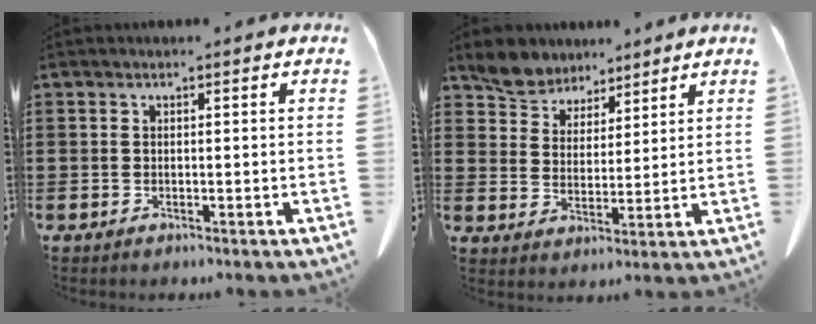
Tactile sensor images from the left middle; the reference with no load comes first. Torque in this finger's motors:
{"motor_torque": [1.61, 0.53, 0.05, 0.03]}